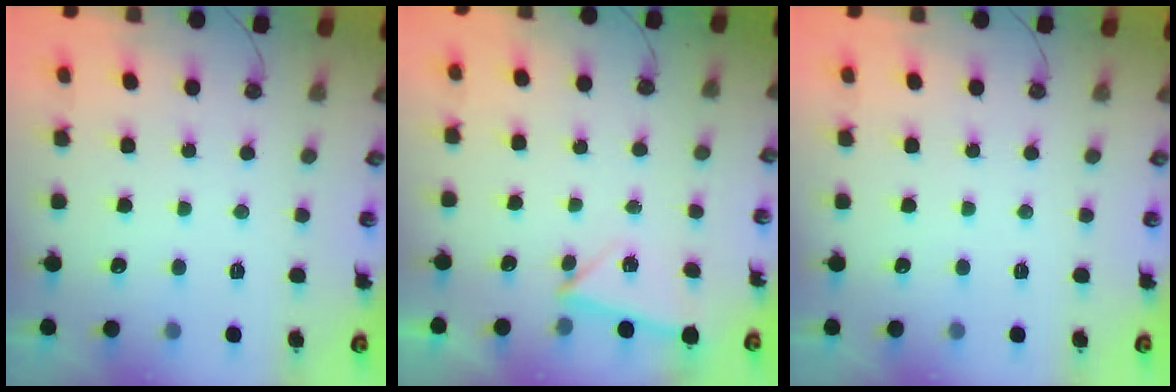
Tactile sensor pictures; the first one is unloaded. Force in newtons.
{"total": 2.3, "press": 2.1, "slide": 1.0}
{"total": 0.0}